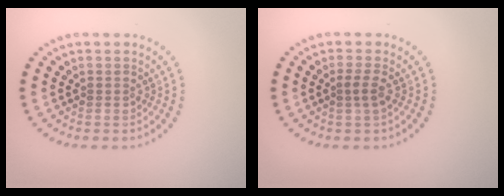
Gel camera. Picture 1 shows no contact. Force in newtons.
{"total": 1.3, "press": 1.0, "slide": 0.8}